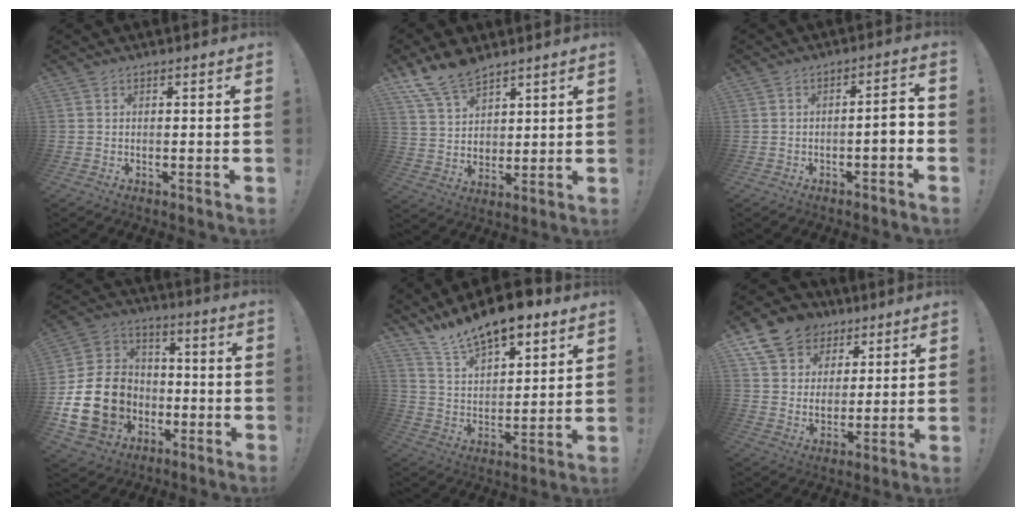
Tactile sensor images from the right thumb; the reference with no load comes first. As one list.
[{"total": 12.5, "force": [9.2, 6.9, 4.9], "torque": [-0.097, -0.055, 0.178]}, {"total": 4.4, "force": [-2.2, 0.6, 3.8], "torque": [-0.071, 0.011, -0.037]}, {"total": 20.6, "force": [-4.9, 16.8, 10.9], "torque": [-0.201, 0.035, -0.057]}, {"total": 13.6, "force": [11.2, 5.0, 6.0], "torque": [-0.128, -0.076, 0.203]}, {"total": 12.7, "force": [7.1, 9.7, 4.0], "torque": [-0.071, -0.043, 0.143]}]